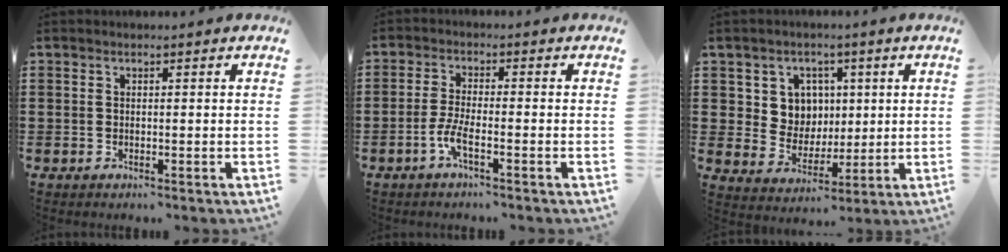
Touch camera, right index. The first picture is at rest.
{"total": 3.8, "force": [-2.0, 0.5, 3.2], "torque": [-0.075, -0.007, -0.042]}
{"total": 6.5, "force": [2.3, 5.9, 1.7], "torque": [-0.057, 0.006, 0.042]}